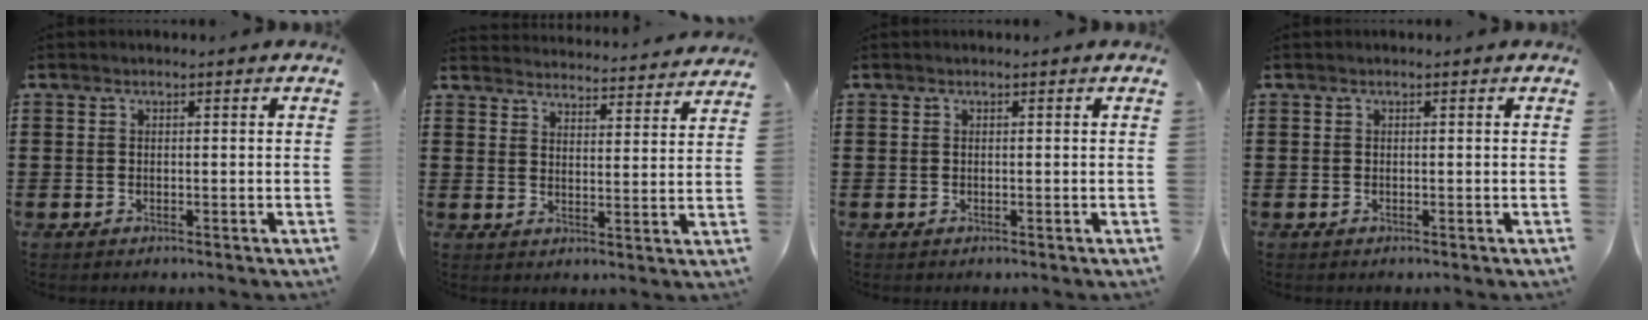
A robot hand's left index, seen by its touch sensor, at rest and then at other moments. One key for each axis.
{"total": 3.8, "fx": 3.8, "fy": -0.3, "fz": -0.1, "tx": -0.008, "ty": -0.034, "tz": 0.063}
{"total": 0.0}
{"total": 0.0}